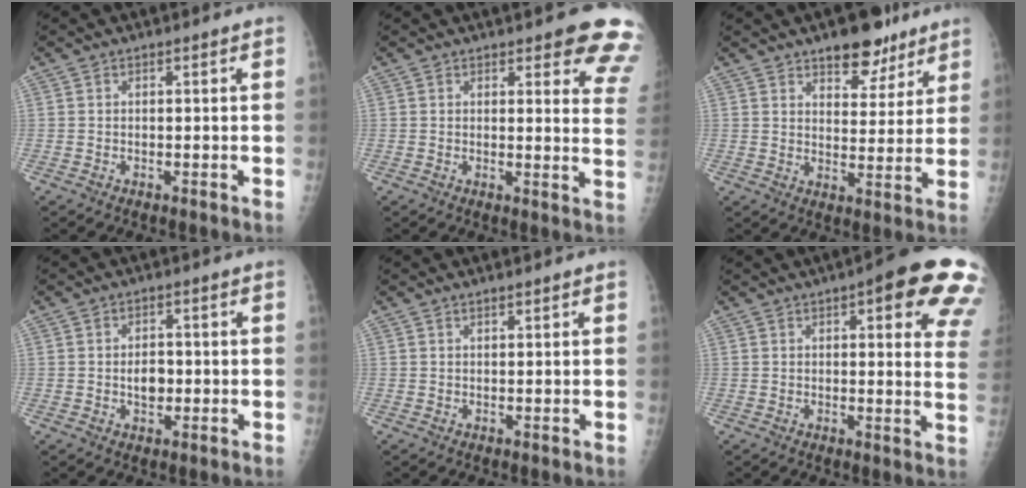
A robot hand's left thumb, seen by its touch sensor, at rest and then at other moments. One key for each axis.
{"total": 11.3, "fx": 8.2, "fy": 3.5, "fz": 7.0, "tx": -0.035, "ty": -0.040, "tz": 0.073}
{"total": 10.1, "fx": 7.1, "fy": 4.8, "fz": 5.2, "tx": -0.034, "ty": -0.040, "tz": 0.104}
{"total": 3.5, "fx": -0.3, "fy": 2.4, "fz": 2.5, "tx": -0.025, "ty": 0.003, "tz": -0.004}
{"total": 0.8, "fx": 0.7, "fy": 0.1, "fz": 0.4, "tx": -0.004, "ty": -0.004, "tz": 0.014}
{"total": 18.0, "fx": 9.0, "fy": 5.1, "fz": 14.8, "tx": -0.151, "ty": -0.023, "tz": 0.093}